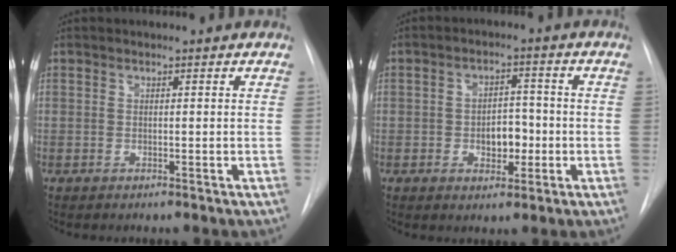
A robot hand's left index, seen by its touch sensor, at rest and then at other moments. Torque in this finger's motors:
{"motor_torque": [0.09, 0.02, 0.12, 0.05]}